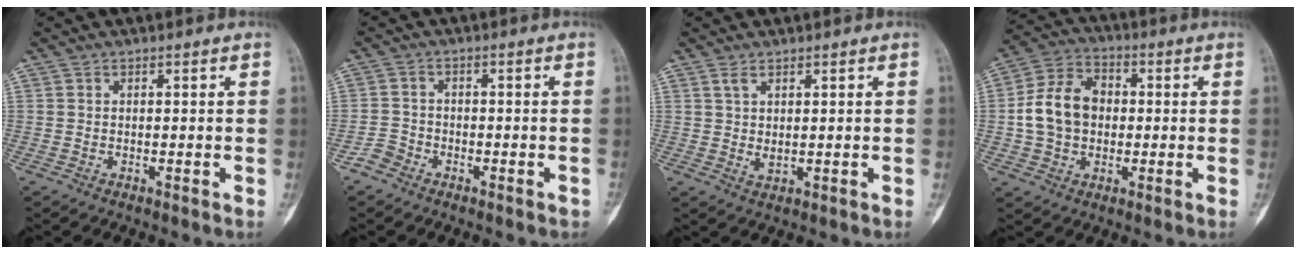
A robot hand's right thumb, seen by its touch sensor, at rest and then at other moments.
{"total": 2.9, "force": [-2.0, 1.9, 0.5], "torque": [-0.003, 0.016, -0.044]}
{"total": 2.5, "force": [1.1, 1.0, 2.0], "torque": [-0.045, -0.008, 0.029]}
{"total": 11.7, "force": [-0.1, 9.0, 7.5], "torque": [-0.123, 0.026, -0.008]}